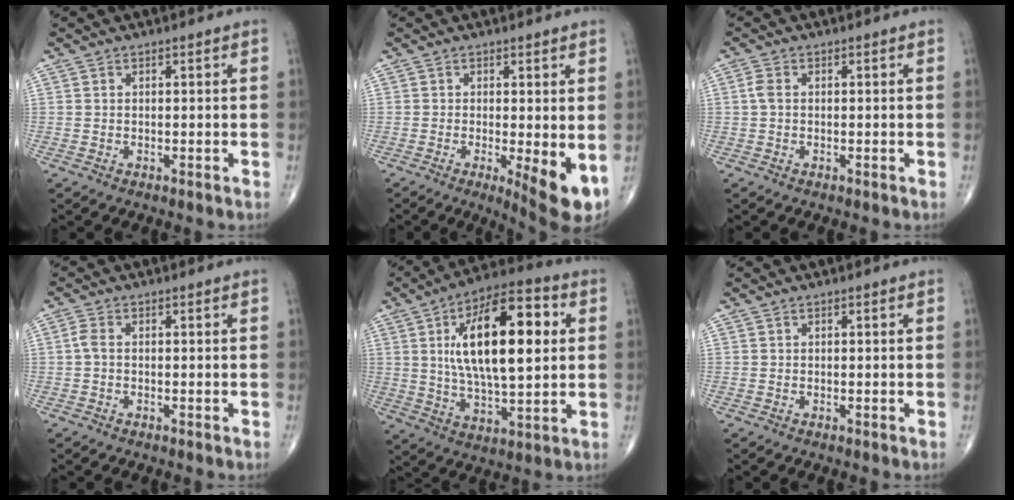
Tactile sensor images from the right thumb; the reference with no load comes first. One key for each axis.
{"total": 7.2, "fx": -1.2, "fy": 1.9, "fz": 6.8, "tx": -0.095, "ty": -0.019, "tz": -0.016}
{"total": 1.8, "fx": 0.1, "fy": 1.1, "fz": 1.4, "tx": -0.035, "ty": 0.004, "tz": -0.001}
{"total": 1.7, "fx": -0.2, "fy": 0.9, "fz": 1.5, "tx": -0.035, "ty": 0.001, "tz": -0.008}
{"total": 21.5, "fx": 4.4, "fy": 8.8, "fz": 19.1, "tx": -0.293, "ty": 0.005, "tz": 0.067}
{"total": 0.0}